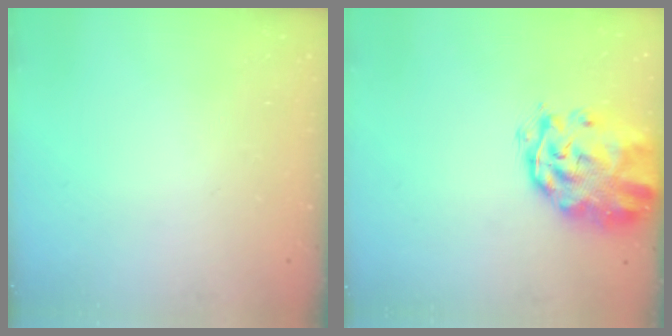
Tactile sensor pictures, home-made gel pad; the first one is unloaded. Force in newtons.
{"total": 3.4, "press": 3.3, "slide": 1.1}